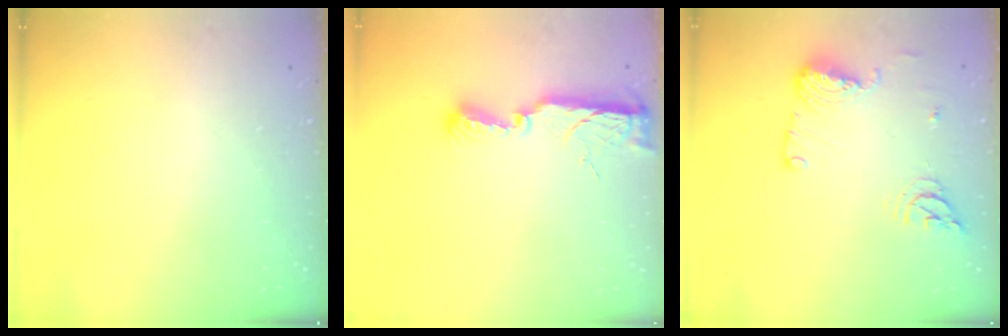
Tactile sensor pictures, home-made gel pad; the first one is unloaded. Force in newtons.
{"total": 8.1, "press": 8.1, "slide": 0.7}
{"total": 12.4, "press": 12.2, "slide": 2.3}